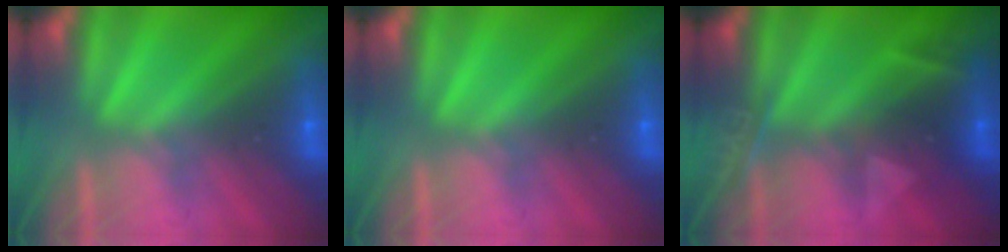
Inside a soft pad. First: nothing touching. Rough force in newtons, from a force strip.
{"total": 0.0}
{"total": 2.5}